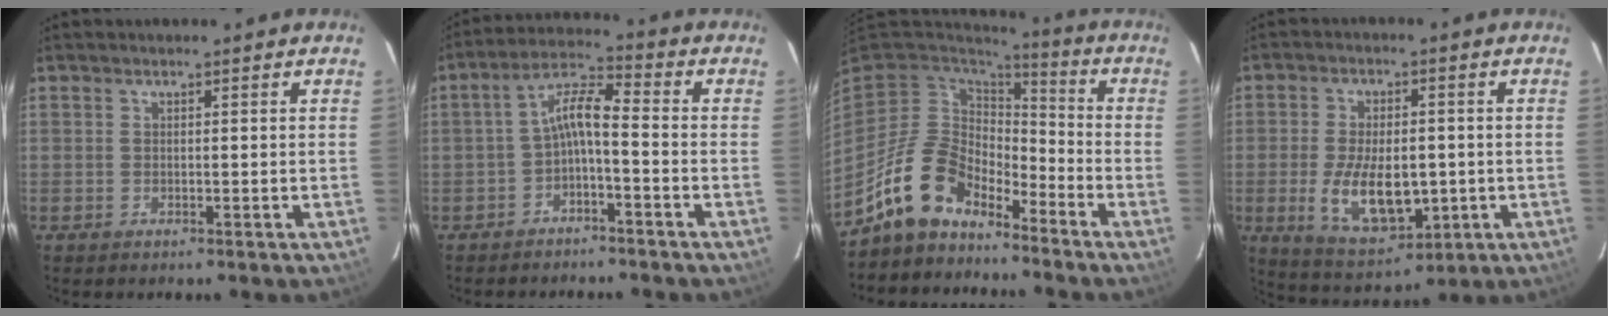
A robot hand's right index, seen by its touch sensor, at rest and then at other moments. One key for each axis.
{"total": 5.8, "fx": -2.6, "fy": 1.3, "fz": 5.0, "tx": -0.117, "ty": 0.019, "tz": -0.049}
{"total": 13.0, "fx": -10.4, "fy": 6.2, "fz": 4.7, "tx": -0.100, "ty": 0.017, "tz": -0.192}
{"total": 12.6, "fx": -2.2, "fy": 6.7, "fz": 10.5, "tx": -0.210, "ty": -0.014, "tz": -0.022}